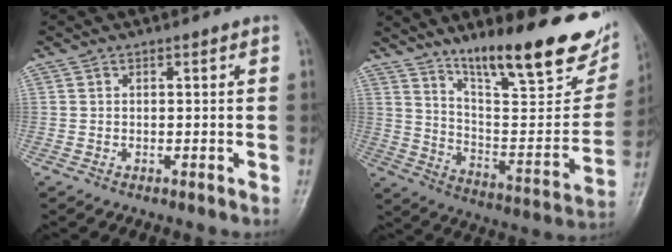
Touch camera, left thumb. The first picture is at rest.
{"total": 26.4, "force": [17.1, 7.1, 18.9], "torque": [-0.236, -0.071, 0.270]}